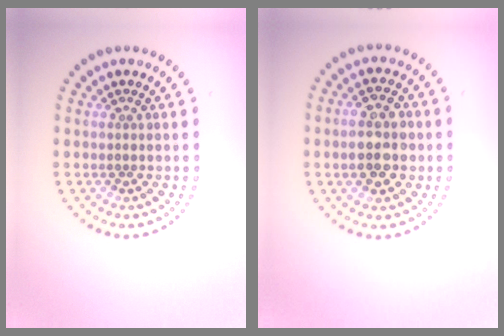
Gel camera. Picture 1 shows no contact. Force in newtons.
{"total": 4.3, "press": 4.3, "slide": 0.4}